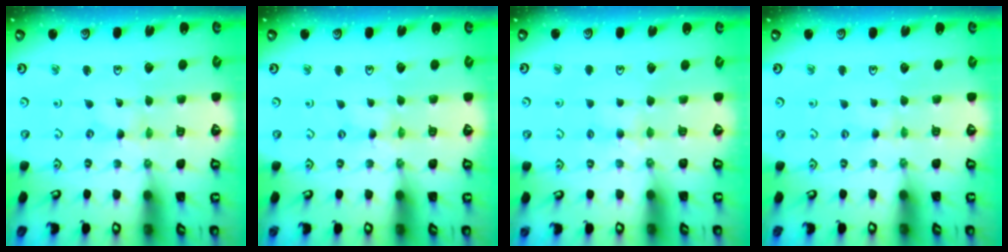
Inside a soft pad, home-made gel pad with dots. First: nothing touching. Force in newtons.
{"total": 0.0}
{"total": 3.9, "press": 3.9, "slide": 0.4}
{"total": 1.7, "press": 1.7, "slide": 0.3}